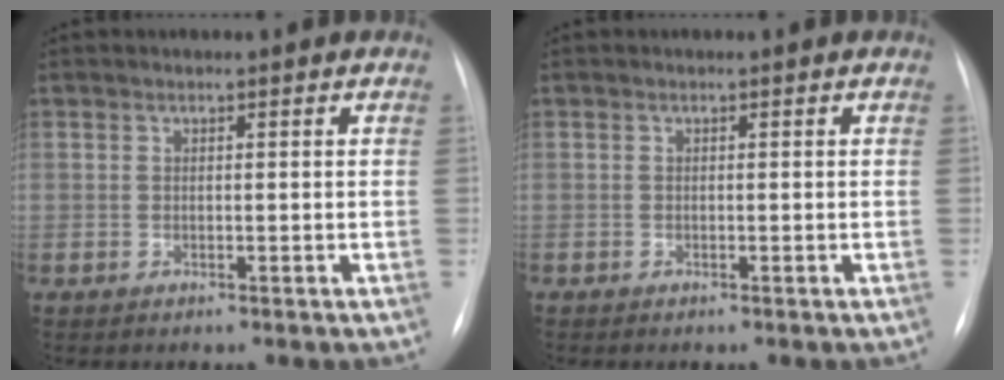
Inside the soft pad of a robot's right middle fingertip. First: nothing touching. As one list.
[{"total": 0.0}]